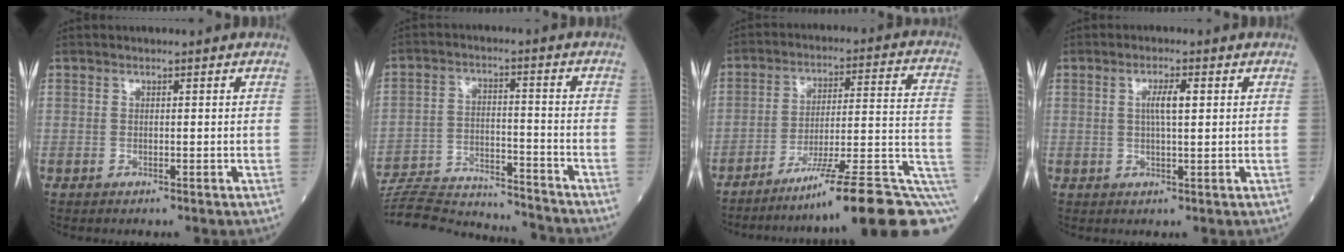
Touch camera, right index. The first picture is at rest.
{"total": 20.0, "force": [-19.2, 2.2, 5.0], "torque": [-0.118, -0.004, -0.290]}
{"total": 18.8, "force": [-11.3, 0.9, 15.0], "torque": [-0.151, 0.020, -0.168]}
{"total": 3.3, "force": [0.7, 0.4, 3.2], "torque": [-0.061, 0.004, 0.012]}